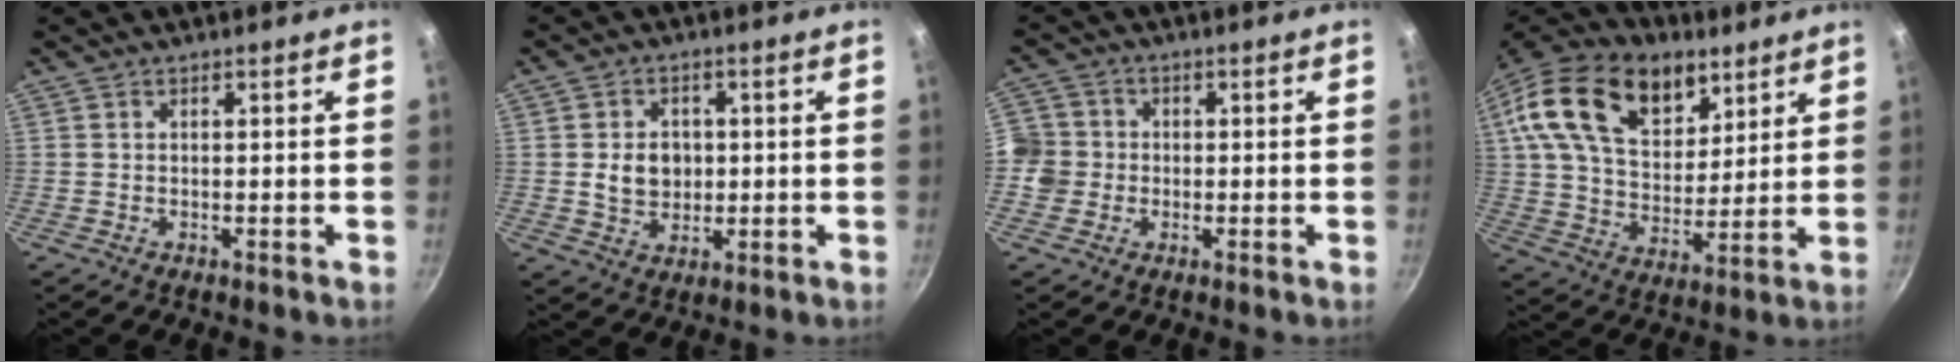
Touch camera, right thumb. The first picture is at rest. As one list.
[{"total": 6.6, "force": [0.3, 5.3, 3.9], "torque": [-0.040, -0.002, 0.009]}, {"total": 6.2, "force": [-0.9, 5.9, 1.6], "torque": [0.000, 0.010, -0.031]}, {"total": 25.1, "force": [12.0, 15.6, 15.6], "torque": [-0.253, -0.022, 0.203]}]